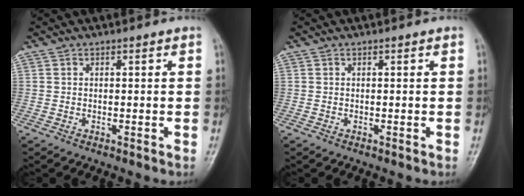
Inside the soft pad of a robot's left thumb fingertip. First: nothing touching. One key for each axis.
{"total": 0.0}